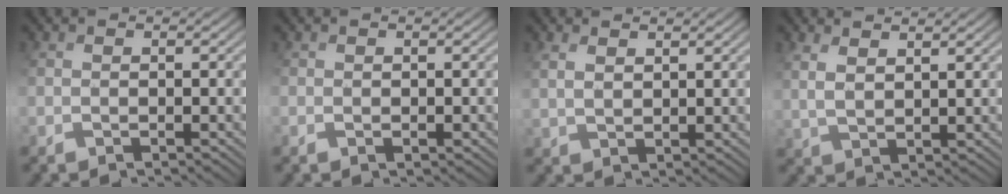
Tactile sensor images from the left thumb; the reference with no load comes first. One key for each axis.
{"total": 1.2, "fx": -0.1, "fy": 1.2, "fz": 0.4, "tx": -0.008, "ty": -0.003, "tz": 0.000}
{"total": 2.0, "fx": 2.0, "fy": 0.2, "fz": -0.1, "tx": -0.005, "ty": 0.005, "tz": 0.046}
{"total": 2.9, "fx": 2.9, "fy": 0.2, "fz": 0.7, "tx": -0.011, "ty": 0.004, "tz": 0.063}